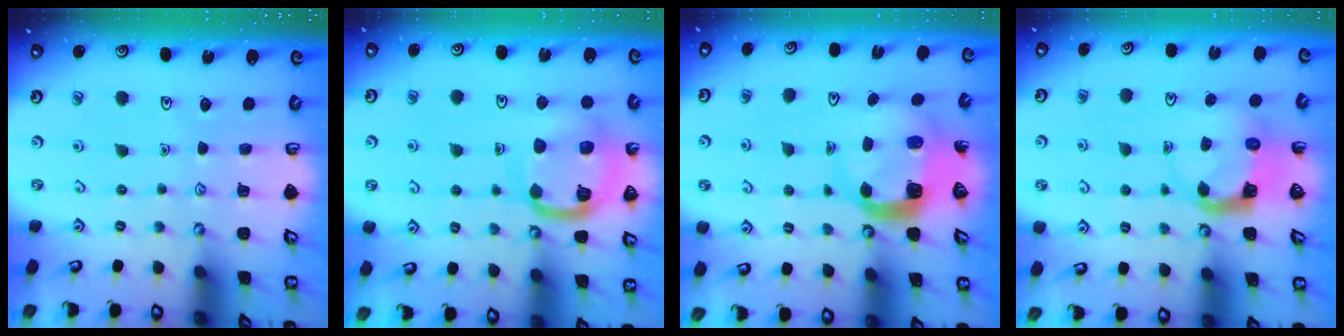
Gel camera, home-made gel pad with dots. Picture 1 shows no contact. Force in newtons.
{"total": 15.2, "press": 15.1, "slide": 1.7}
{"total": 7.2, "press": 7.1, "slide": 1.1}
{"total": 3.8, "press": 3.7, "slide": 0.6}